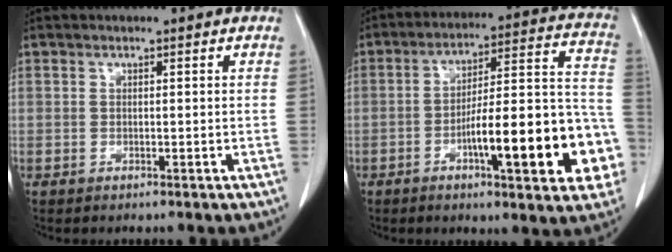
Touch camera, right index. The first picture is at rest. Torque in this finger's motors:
{"motor_torque": [1.34, -0.80, 0.49, 0.21]}